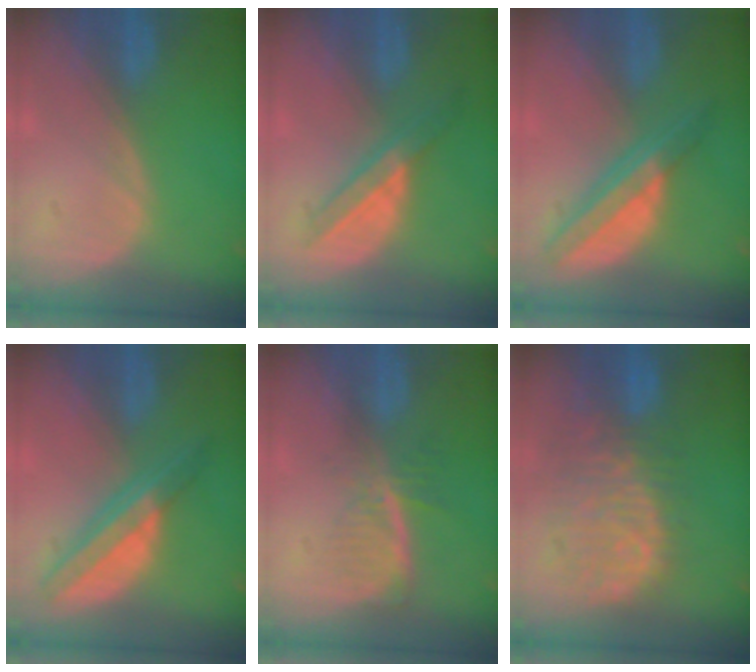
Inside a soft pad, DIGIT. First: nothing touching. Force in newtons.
{"total": 6.1, "press": 5.6, "slide": 2.5}
{"total": 7.4, "press": 6.2, "slide": 3.9}
{"total": 7.4, "press": 6.2, "slide": 3.9}
{"total": 5.9, "press": 5.1, "slide": 3.0}
{"total": 11.4, "press": 9.7, "slide": 5.9}